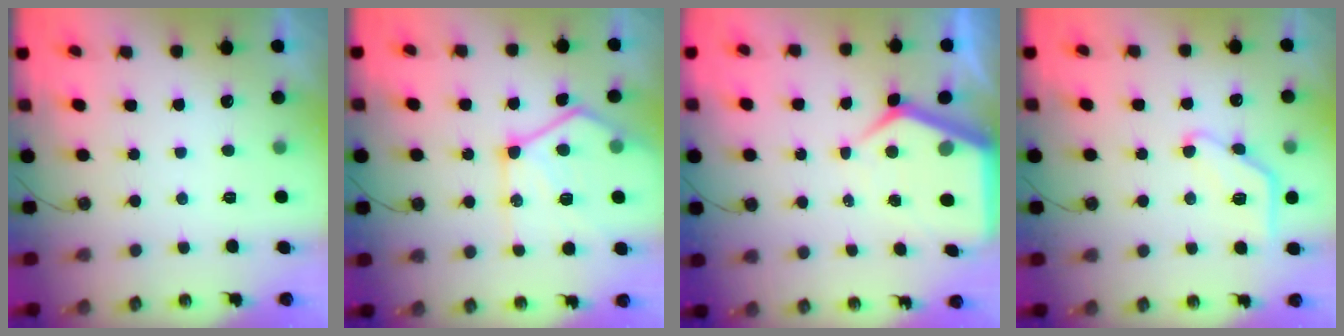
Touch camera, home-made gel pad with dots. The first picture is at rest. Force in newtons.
{"total": 18.1, "press": 18.0, "slide": 2.0}
{"total": 8.0, "press": 8.0, "slide": 0.8}
{"total": 10.9, "press": 10.9, "slide": 0.4}